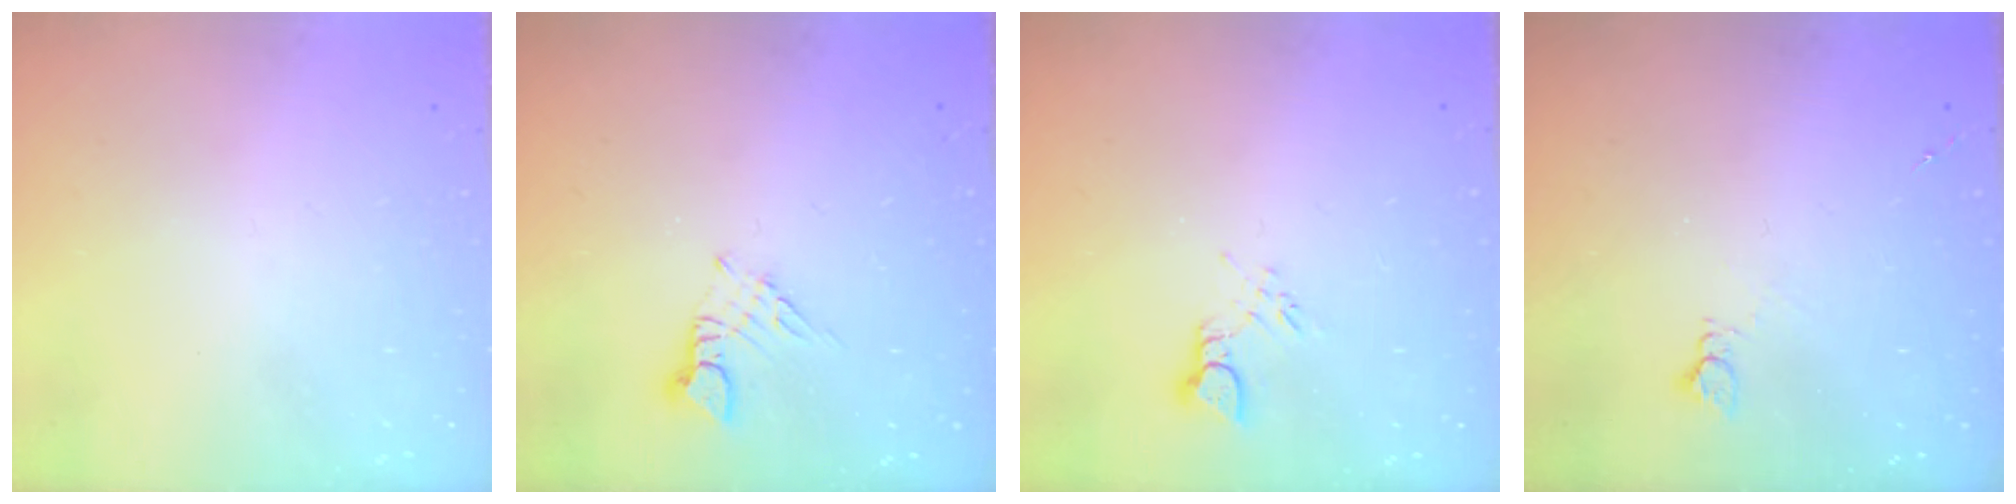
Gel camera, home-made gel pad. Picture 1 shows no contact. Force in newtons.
{"total": 2.5, "press": 2.5, "slide": 0.3}
{"total": 2.8, "press": 2.8, "slide": 0.5}
{"total": 2.6, "press": 2.6, "slide": 0.4}